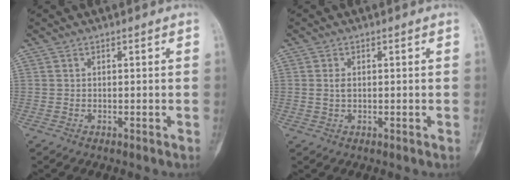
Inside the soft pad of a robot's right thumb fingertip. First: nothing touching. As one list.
[{"total": 1.6, "force": [0.2, 0.9, 1.2], "torque": [-0.025, -0.002, 0.004]}]